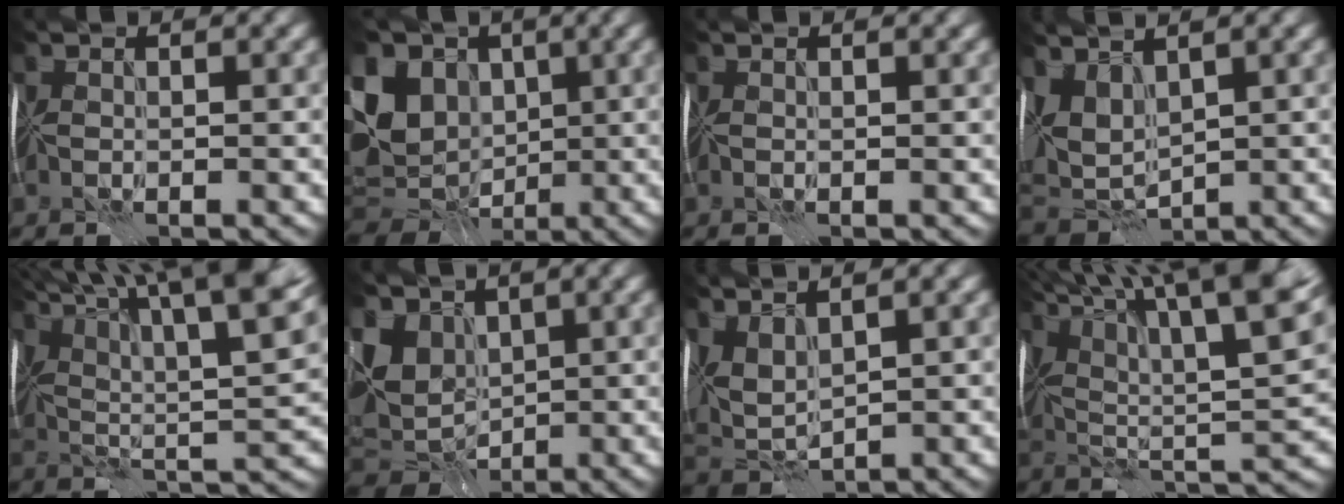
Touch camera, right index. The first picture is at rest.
{"total": 13.6, "force": [1.8, 10.6, 8.3], "torque": [-0.186, 0.018, 0.029]}
{"total": 0.7, "force": [0.6, 0.2, 0.4], "torque": [-0.004, 0.001, 0.001]}
{"total": 4.6, "force": [2.4, 2.4, 3.1], "torque": [-0.071, 0.003, 0.048]}
{"total": 15.1, "force": [8.4, 5.0, 11.5], "torque": [-0.196, 0.027, 0.111]}
{"total": 8.1, "force": [2.2, 6.0, 4.9], "torque": [-0.102, 0.005, 0.038]}
{"total": 3.6, "force": [2.1, 1.5, 2.6], "torque": [-0.066, 0.005, 0.043]}
{"total": 16.5, "force": [9.5, 5.0, 12.6], "torque": [-0.221, 0.031, 0.135]}